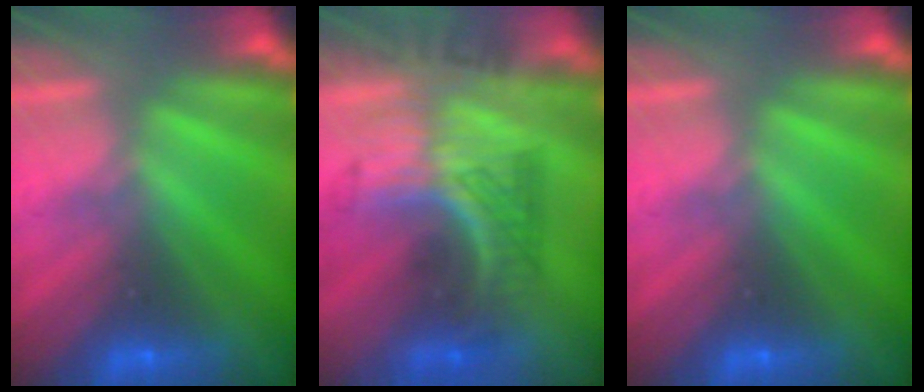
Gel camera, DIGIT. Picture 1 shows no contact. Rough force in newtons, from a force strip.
{"total": 2.9}
{"total": 0.0}